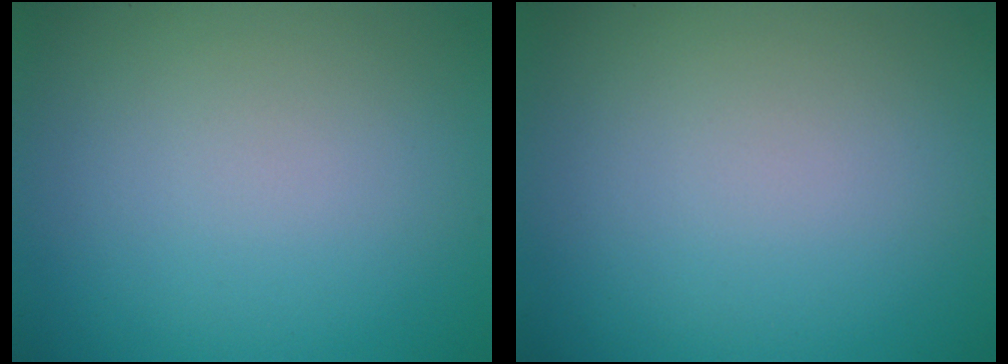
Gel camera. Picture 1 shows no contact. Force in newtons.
{"total": 0.0}